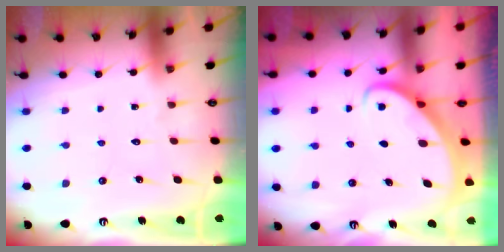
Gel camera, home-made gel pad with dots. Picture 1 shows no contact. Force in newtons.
{"total": 2.7, "press": 2.7, "slide": 0.2}